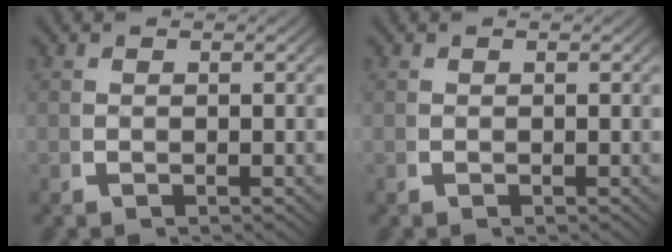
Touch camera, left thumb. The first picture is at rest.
{"total": 0.0}